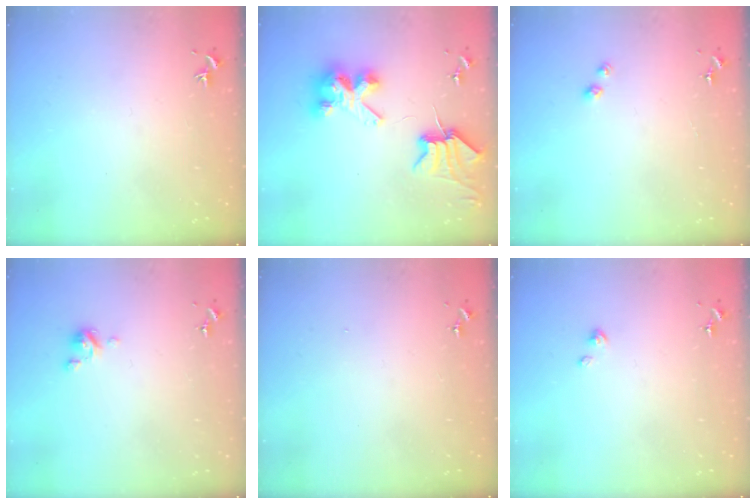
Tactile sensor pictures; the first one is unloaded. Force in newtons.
{"total": 9.7, "press": 9.6, "slide": 1.4}
{"total": 2.3, "press": 2.3, "slide": 0.3}
{"total": 3.4, "press": 3.4, "slide": 0.3}
{"total": 0.0}
{"total": 2.4, "press": 2.4, "slide": 0.3}